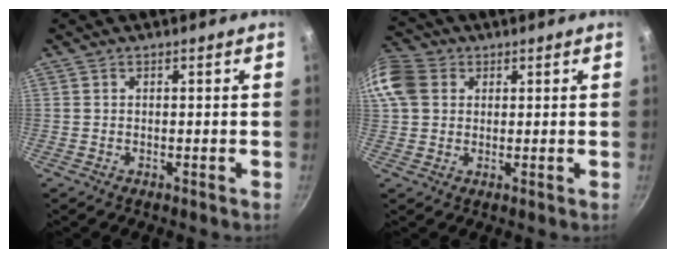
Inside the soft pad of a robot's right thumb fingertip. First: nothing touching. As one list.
[{"total": 11.2, "force": [2.9, 9.2, 5.8], "torque": [-0.121, 0.017, 0.043]}]